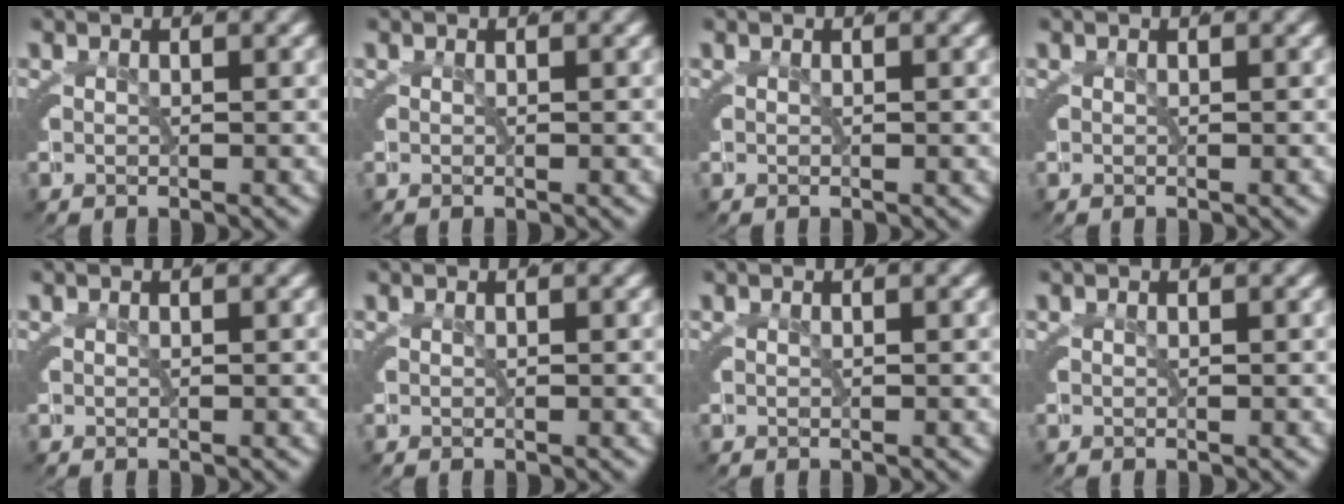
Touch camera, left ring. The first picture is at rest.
{"total": 0.0}
{"total": 0.0}
{"total": 0.0}
{"total": 0.0}
{"total": 1.9, "force": [-0.1, -1.9, -0.4], "torque": [0.019, -0.011, 0.011]}
{"total": 1.9, "force": [-0.1, -1.9, -0.5], "torque": [0.019, -0.011, 0.011]}
{"total": 0.0}